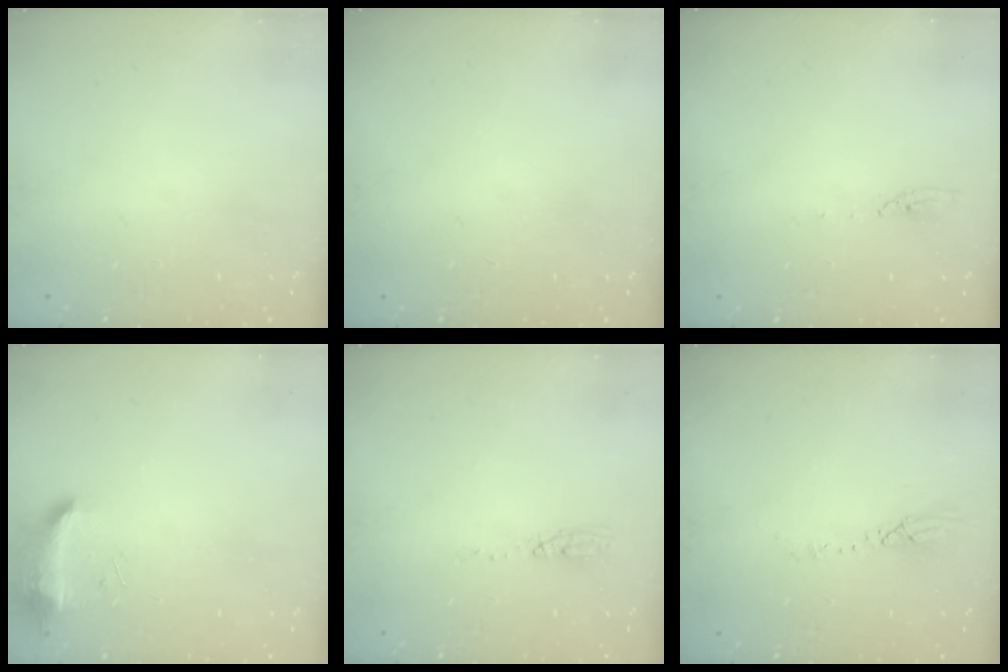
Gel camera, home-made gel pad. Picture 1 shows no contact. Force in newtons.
{"total": 1.0, "press": 0.0, "slide": 1.0}
{"total": 4.4, "press": 4.4, "slide": 0.1}
{"total": 14.4, "press": 9.5, "slide": 10.8}
{"total": 3.6, "press": 3.3, "slide": 1.5}
{"total": 3.9, "press": 3.8, "slide": 0.4}